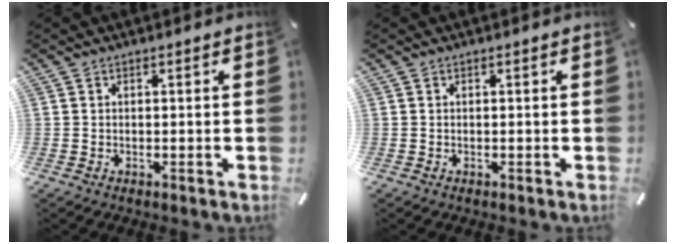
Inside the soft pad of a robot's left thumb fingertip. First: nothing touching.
{"total": 0.0}